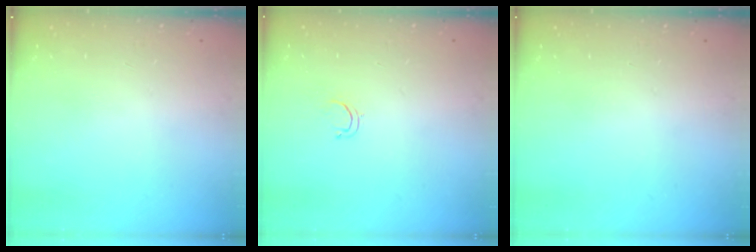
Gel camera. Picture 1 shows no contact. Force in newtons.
{"total": 2.6, "press": 2.5, "slide": 0.4}
{"total": 0.0}